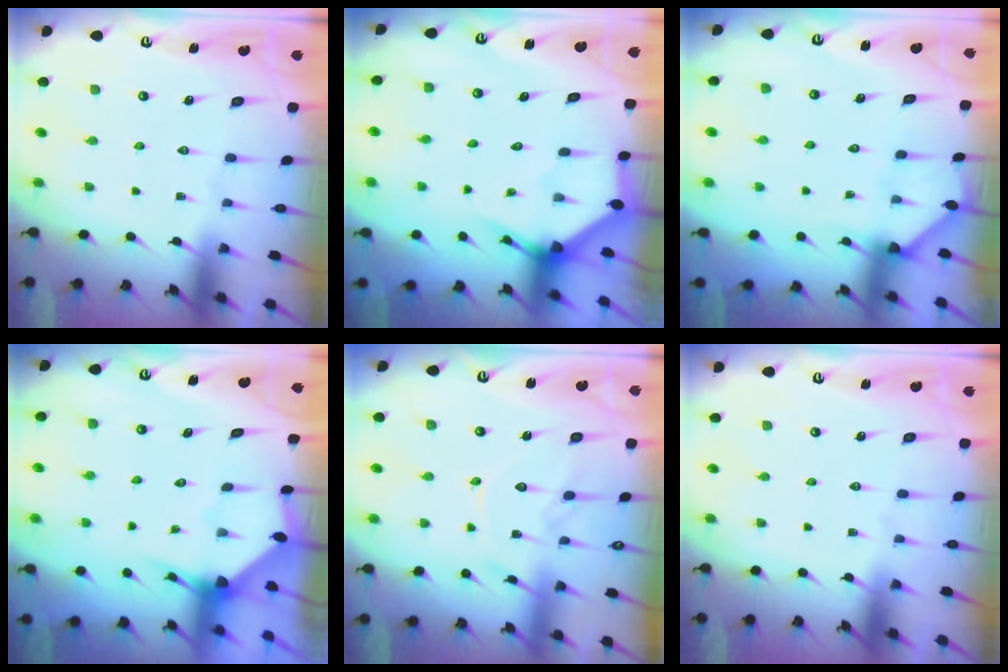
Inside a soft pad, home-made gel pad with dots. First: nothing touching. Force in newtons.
{"total": 3.4, "press": 3.4, "slide": 0.1}
{"total": 2.0, "press": 2.0, "slide": 0.1}
{"total": 3.2, "press": 3.2, "slide": 0.3}
{"total": 10.8, "press": 10.8, "slide": 0.2}
{"total": 0.0}